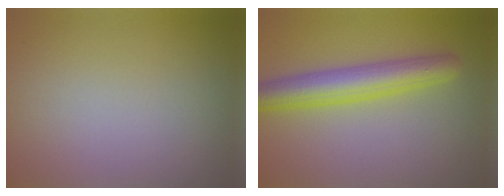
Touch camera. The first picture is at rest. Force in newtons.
{"total": 5.4, "press": 5.4, "slide": 0.1}